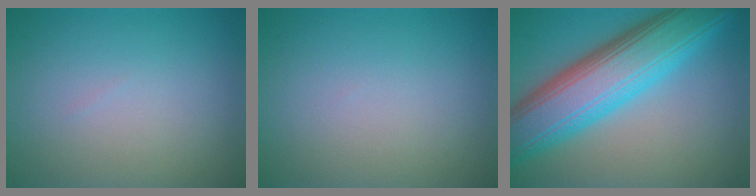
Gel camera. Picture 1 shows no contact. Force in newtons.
{"total": 0.0}
{"total": 11.1, "press": 11.1, "slide": 0.3}